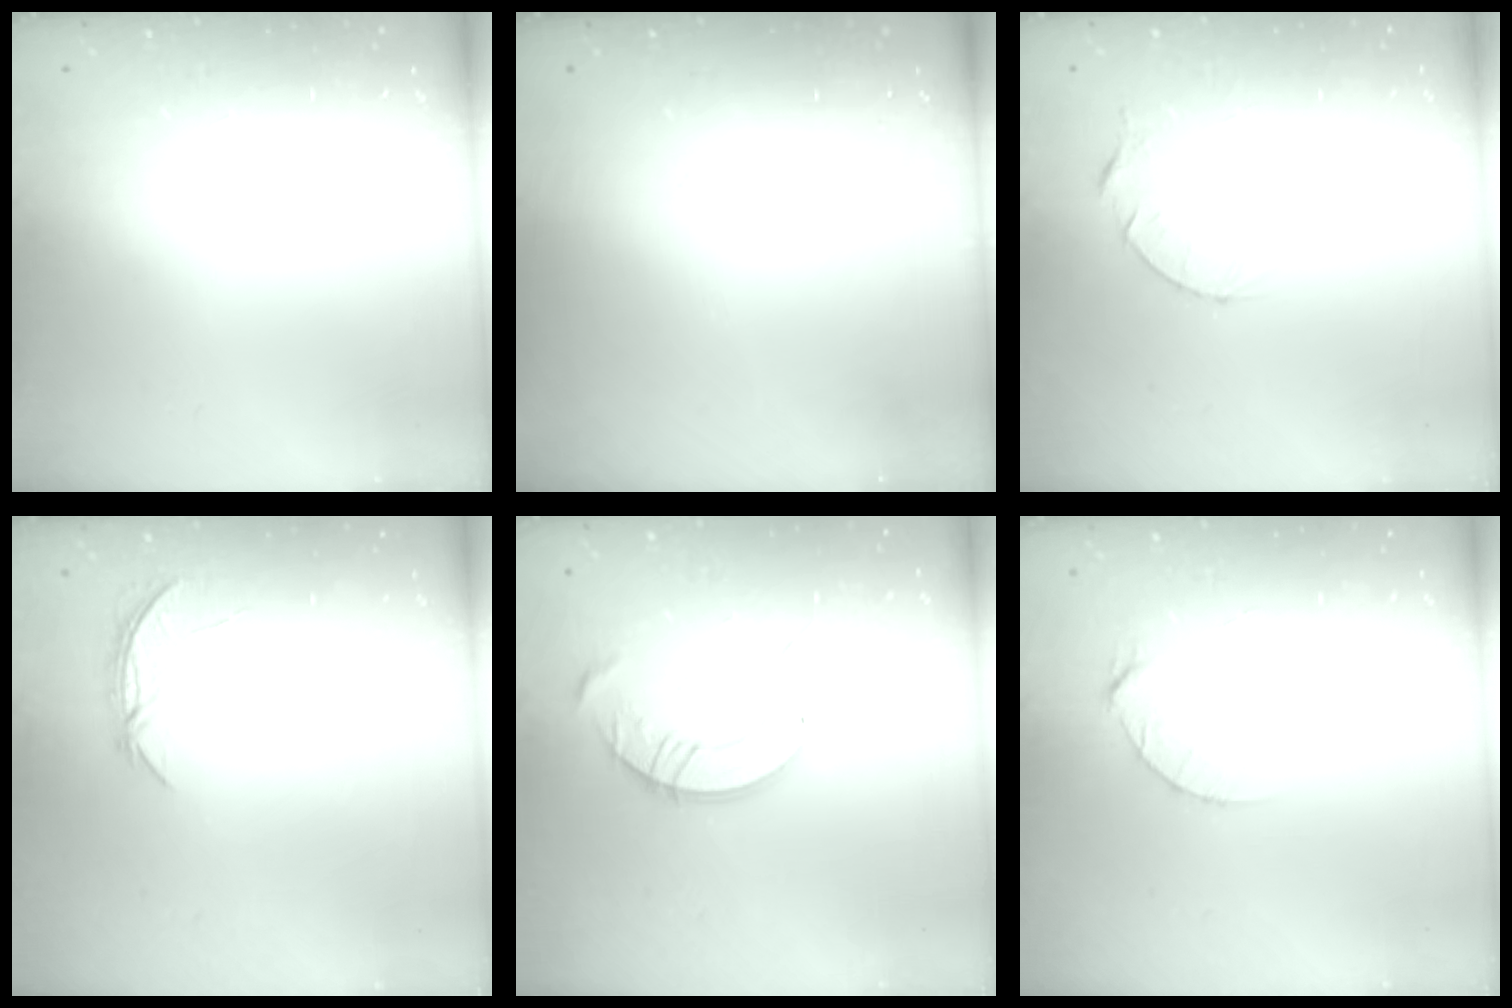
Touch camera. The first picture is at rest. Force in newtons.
{"total": 0.0}
{"total": 4.3, "press": 4.2, "slide": 0.4}
{"total": 4.4, "press": 4.3, "slide": 0.5}
{"total": 10.5, "press": 10.5, "slide": 0.9}
{"total": 4.4, "press": 4.4, "slide": 0.4}